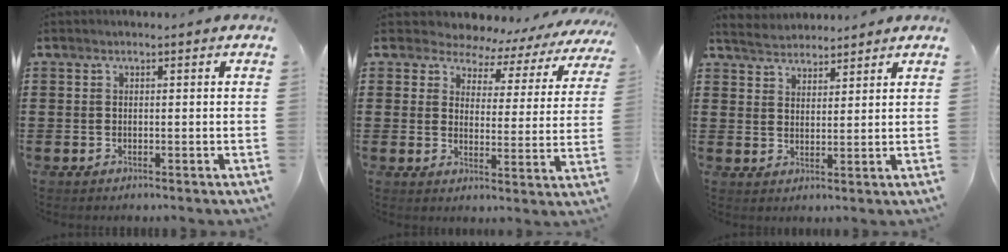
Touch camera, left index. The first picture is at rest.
{"total": 4.4, "force": [3.9, 1.8, 0.4], "torque": [-0.037, -0.026, 0.064]}
{"total": 3.4, "force": [3.3, 0.8, -0.2], "torque": [-0.010, -0.007, 0.062]}